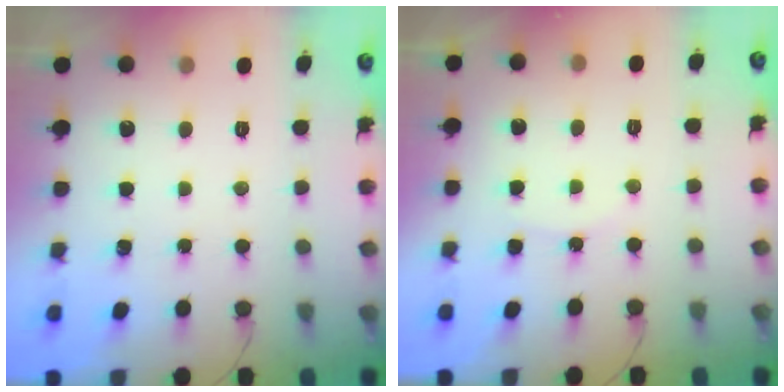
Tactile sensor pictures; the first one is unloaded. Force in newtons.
{"total": 4.4, "press": 4.4, "slide": 0.4}